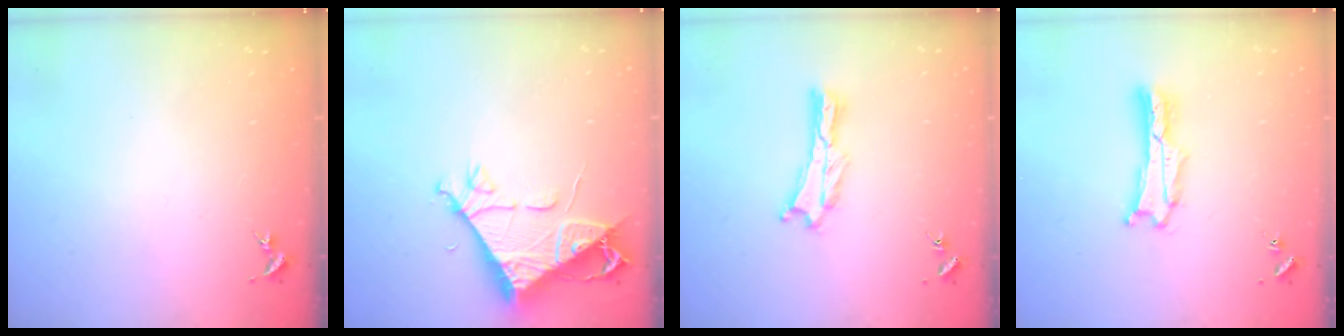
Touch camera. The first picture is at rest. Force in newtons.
{"total": 8.0, "press": 8.0, "slide": 0.7}
{"total": 0.7, "press": 0.7, "slide": 0.2}
{"total": 1.7, "press": 1.7, "slide": 0.3}